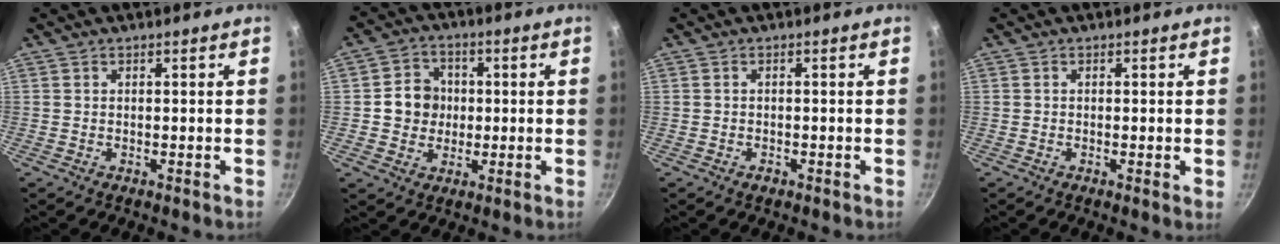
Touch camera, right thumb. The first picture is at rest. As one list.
[{"total": 7.5, "force": [0.2, 6.9, 3.0], "torque": [-0.014, 0.008, -0.006]}, {"total": 1.0, "force": [-0.6, 0.6, 0.5], "torque": [-0.012, 0.004, -0.011]}, {"total": 1.0, "force": [-0.1, 0.1, 1.0], "torque": [-0.014, -0.003, -0.007]}]